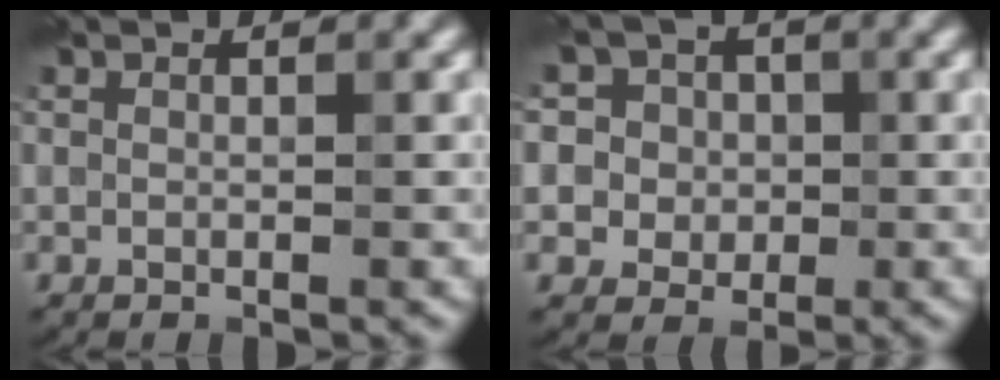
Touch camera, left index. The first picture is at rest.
{"total": 7.0, "force": [2.5, 6.1, 2.5], "torque": [-0.037, 0.023, 0.010]}